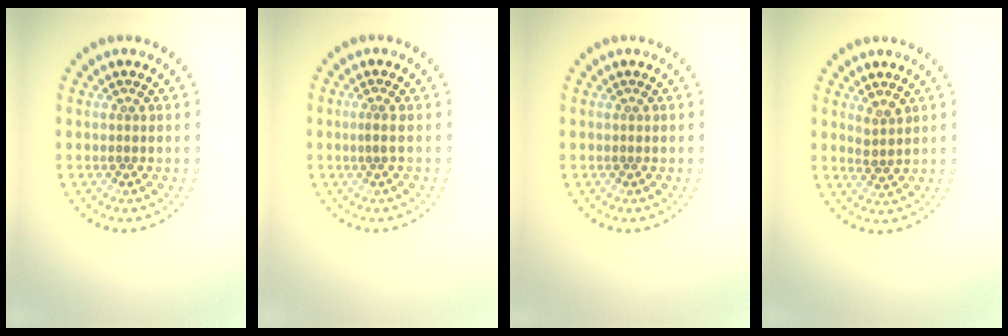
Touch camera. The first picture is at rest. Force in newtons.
{"total": 0.6, "press": 0.4, "slide": 0.5}
{"total": 0.0}
{"total": 1.5, "press": 1.1, "slide": 1.0}